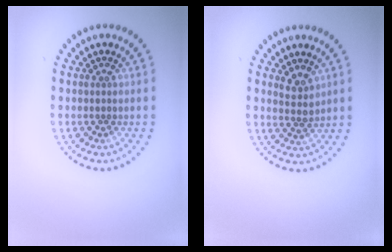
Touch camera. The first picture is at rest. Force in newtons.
{"total": 1.9, "press": 1.5, "slide": 1.1}